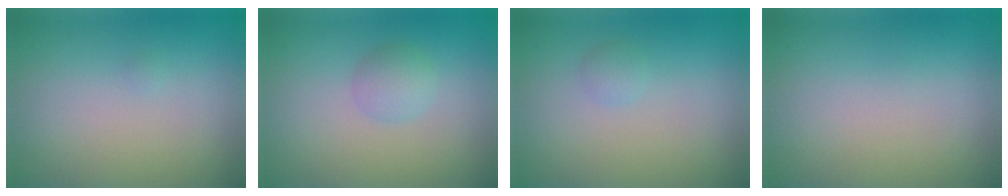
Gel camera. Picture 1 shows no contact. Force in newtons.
{"total": 1.8, "press": 1.8, "slide": 0.0}
{"total": 0.9, "press": 0.9, "slide": 0.0}
{"total": 0.0}